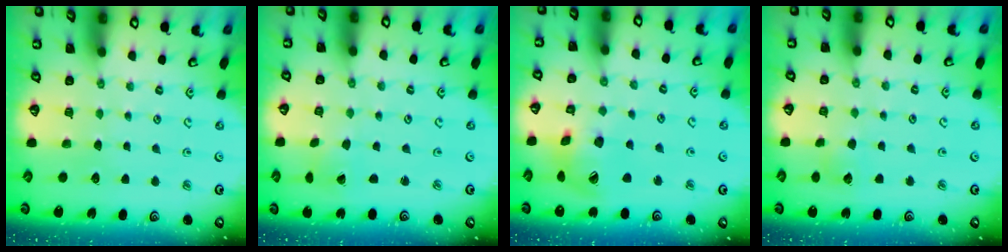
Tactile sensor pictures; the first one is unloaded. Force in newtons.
{"total": 0.7, "press": 0.7, "slide": 0.1}
{"total": 13.4, "press": 13.3, "slide": 1.8}
{"total": 3.6, "press": 3.6, "slide": 0.4}